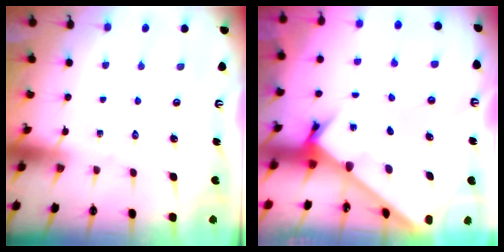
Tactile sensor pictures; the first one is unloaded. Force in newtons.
{"total": 2.6, "press": 2.5, "slide": 0.3}